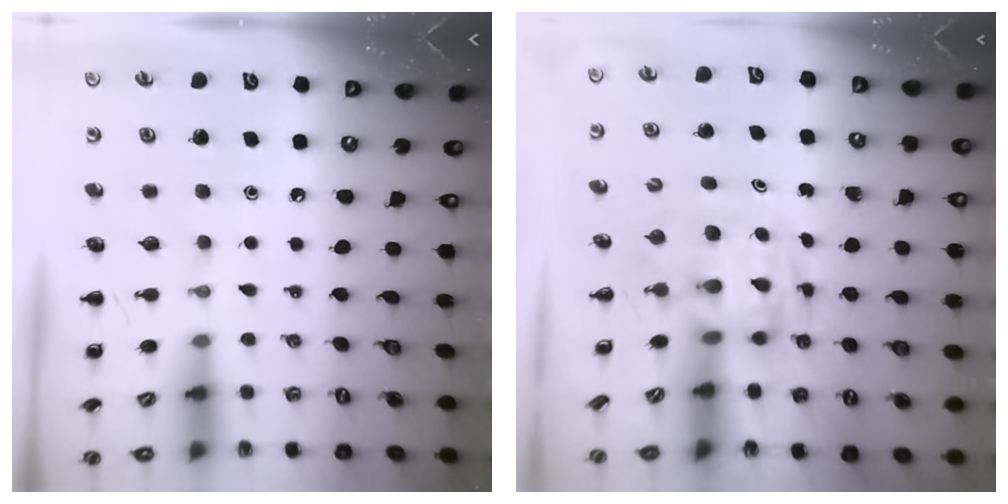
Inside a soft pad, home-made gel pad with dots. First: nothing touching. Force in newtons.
{"total": 3.5, "press": 3.4, "slide": 0.7}